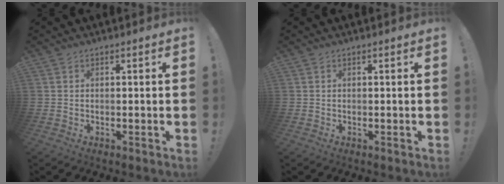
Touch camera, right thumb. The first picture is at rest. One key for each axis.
{"total": 0.0}